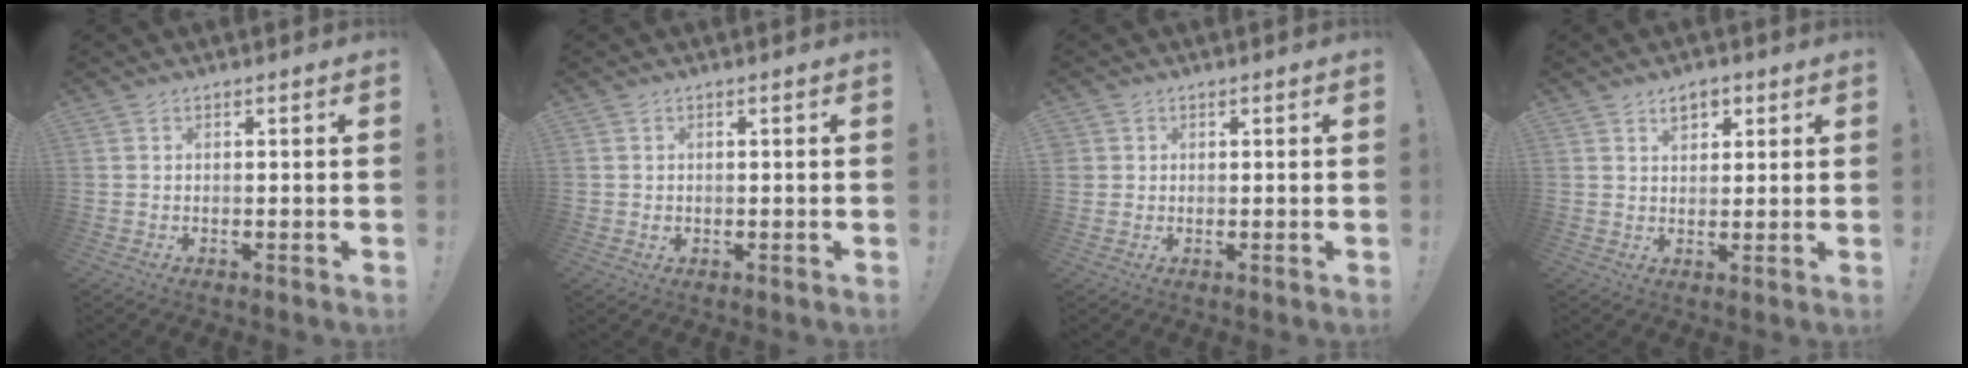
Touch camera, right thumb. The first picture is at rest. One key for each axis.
{"total": 1.0, "fx": 0.2, "fy": 1.0, "fz": 0.2, "tx": 0.002, "ty": 0.001, "tz": 0.001}
{"total": 1.7, "fx": 0.7, "fy": 1.5, "fz": 0.1, "tx": 0.000, "ty": -0.002, "tz": 0.013}
{"total": 4.6, "fx": 2.5, "fy": 3.1, "fz": 2.3, "tx": -0.026, "ty": -0.004, "tz": 0.043}